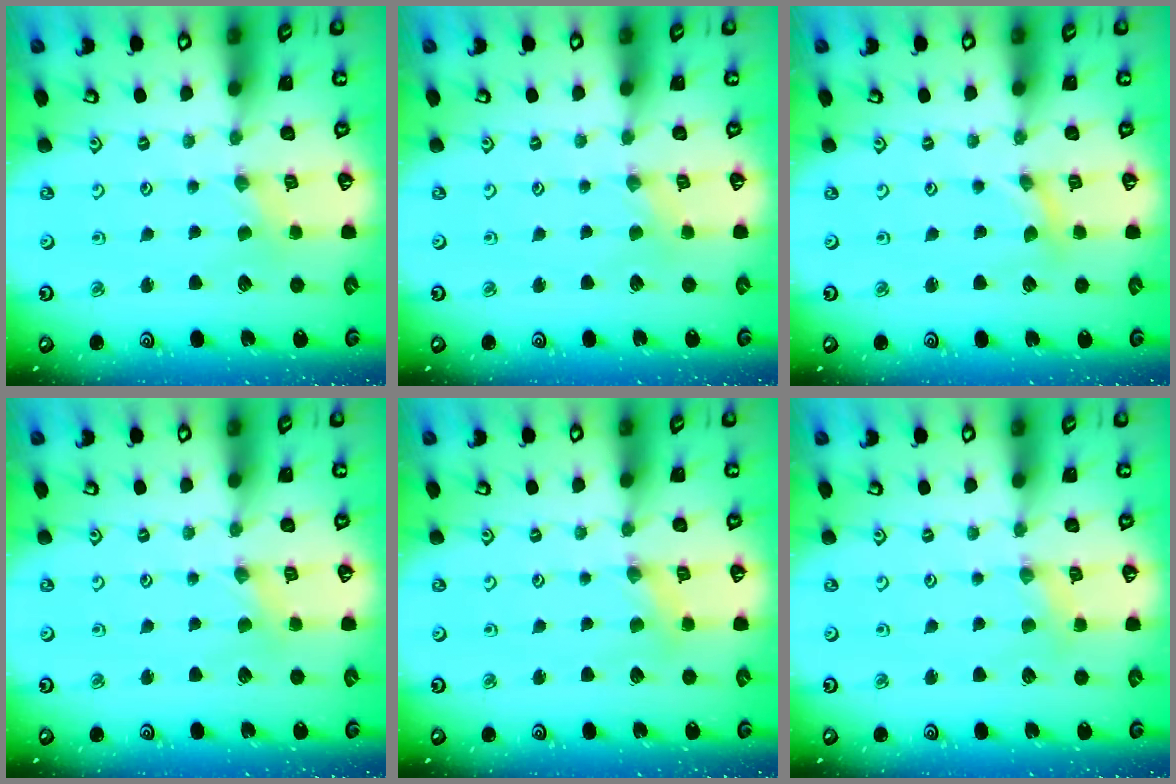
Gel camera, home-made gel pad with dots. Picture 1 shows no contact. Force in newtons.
{"total": 1.2, "press": 1.2, "slide": 0.1}
{"total": 0.0}
{"total": 1.1, "press": 1.1, "slide": 0.3}
{"total": 0.9, "press": 0.9, "slide": 0.3}
{"total": 1.9, "press": 1.8, "slide": 0.4}